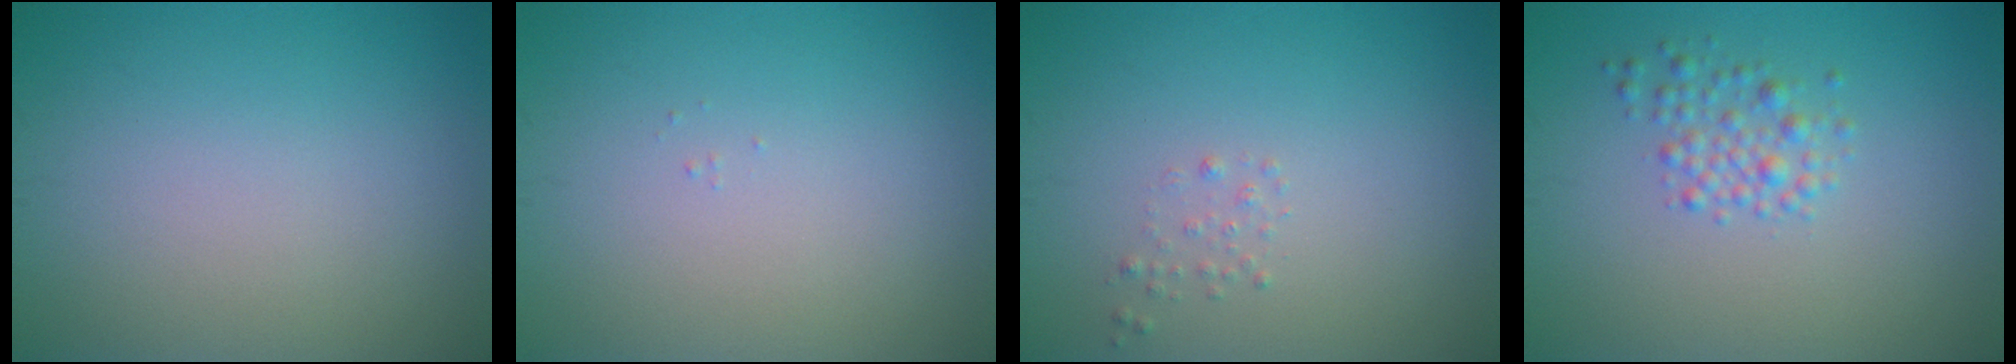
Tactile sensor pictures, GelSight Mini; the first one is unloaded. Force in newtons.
{"total": 0.0}
{"total": 0.6, "press": 0.6, "slide": 0.1}
{"total": 2.0, "press": 2.0, "slide": 0.0}